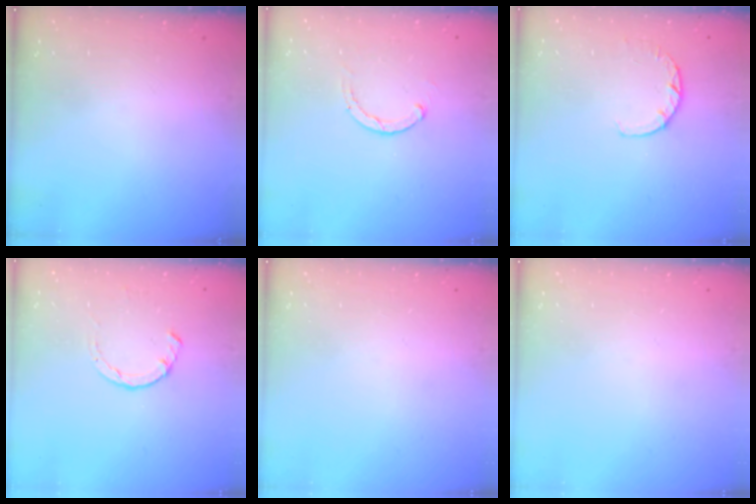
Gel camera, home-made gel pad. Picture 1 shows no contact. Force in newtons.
{"total": 1.1, "press": 1.0, "slide": 0.3}
{"total": 3.0, "press": 2.9, "slide": 0.4}
{"total": 2.8, "press": 2.8, "slide": 0.4}
{"total": 0.0}
{"total": 0.0}